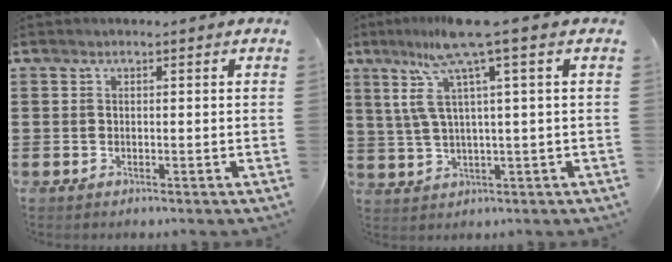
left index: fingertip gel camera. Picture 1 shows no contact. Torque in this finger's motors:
{"motor_torque": [1.78, -0.35, 1.05, 0.21]}